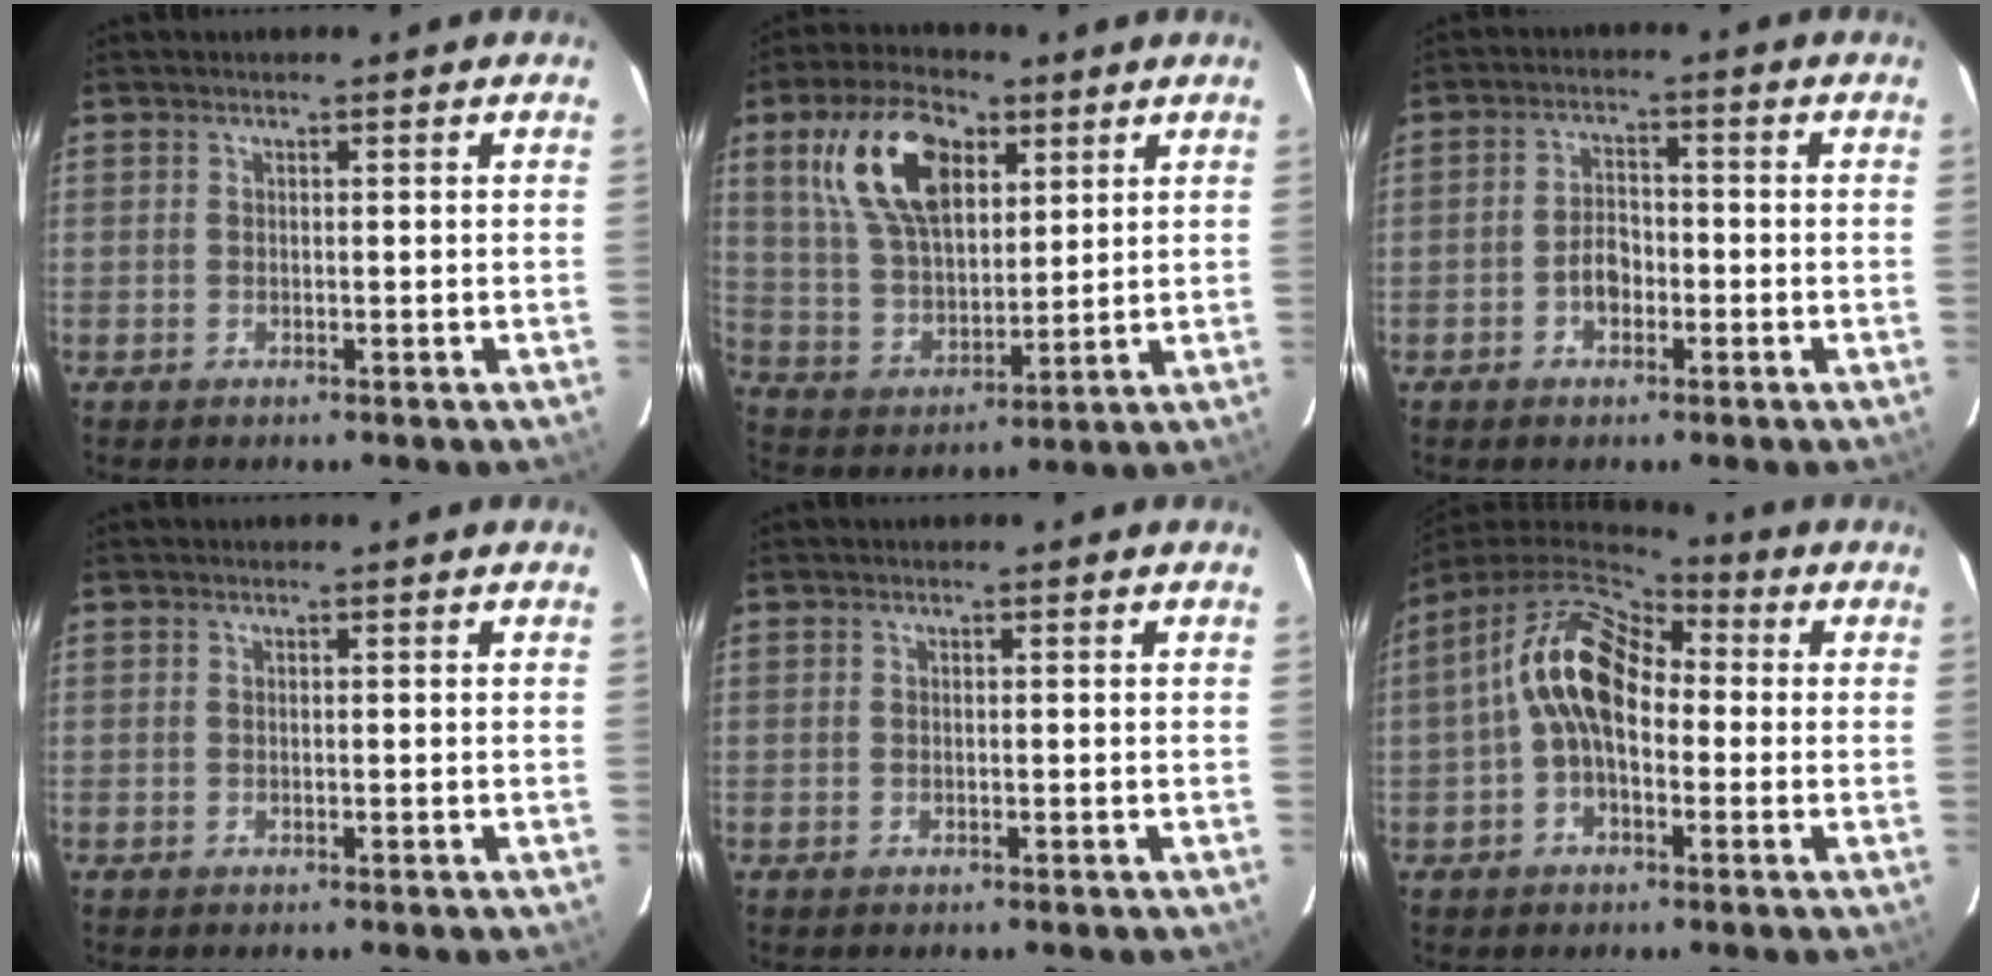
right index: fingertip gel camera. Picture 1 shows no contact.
{"total": 16.7, "force": [7.2, 9.0, 12.1], "torque": [-0.235, 0.028, 0.144]}
{"total": 4.1, "force": [-1.8, 2.7, 2.6], "torque": [-0.050, 0.009, -0.029]}
{"total": 0.0}
{"total": 0.0}
{"total": 12.0, "force": [0.1, 7.4, 9.5], "torque": [-0.175, 0.029, -0.007]}